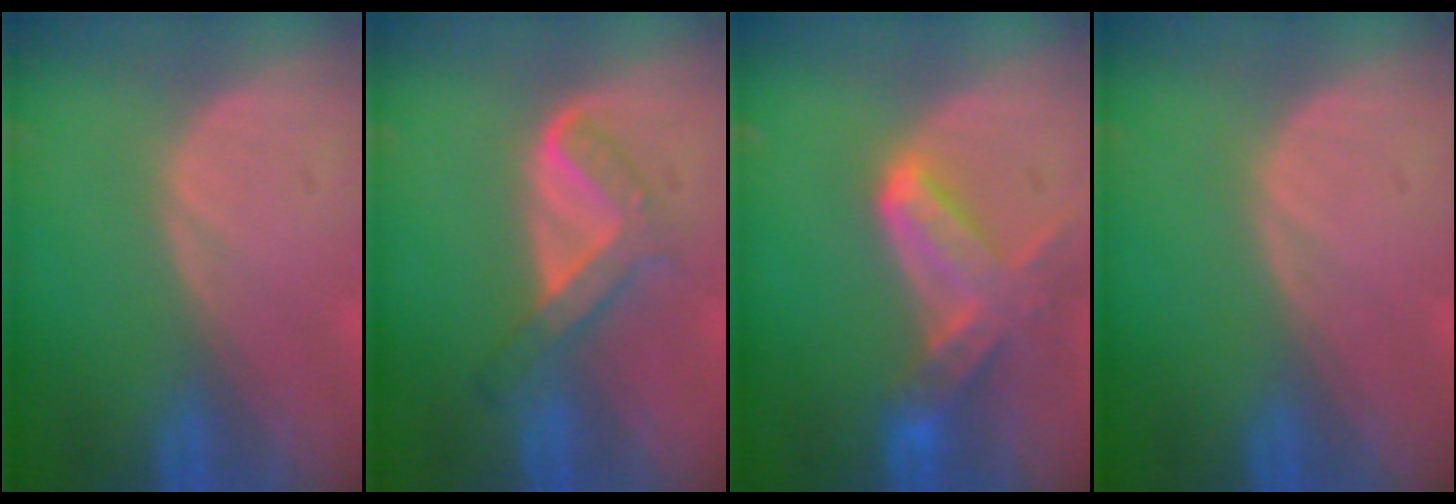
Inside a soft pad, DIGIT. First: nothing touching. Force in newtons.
{"total": 5.2, "press": 5.0, "slide": 1.5}
{"total": 7.2, "press": 6.7, "slide": 2.8}
{"total": 0.0}